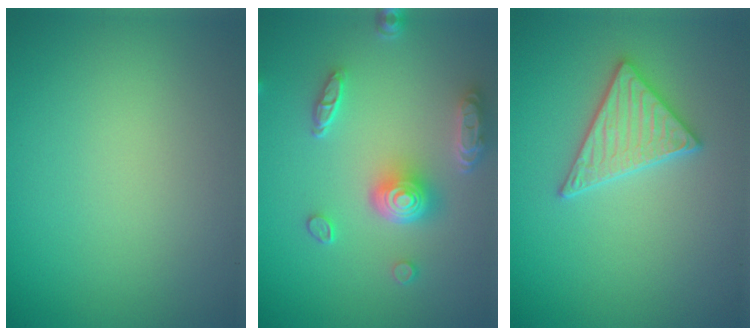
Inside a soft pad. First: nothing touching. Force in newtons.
{"total": 5.2, "press": 4.0, "slide": 3.2}
{"total": 3.0, "press": 2.9, "slide": 0.7}